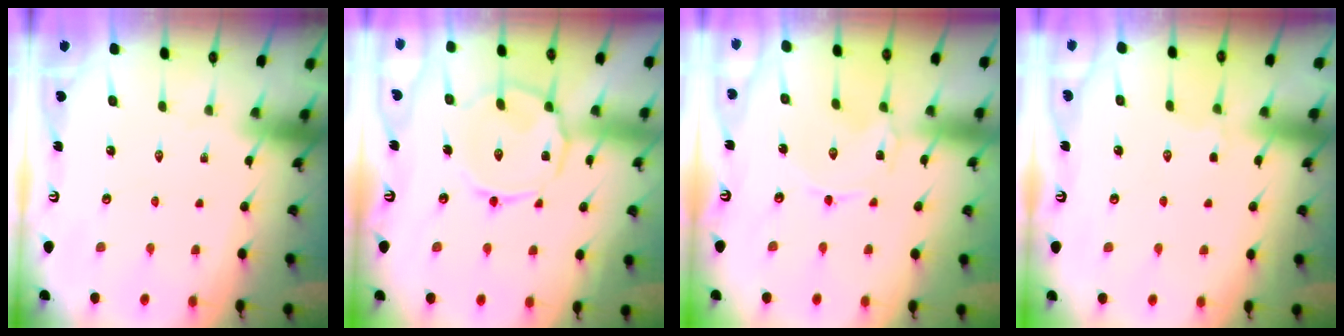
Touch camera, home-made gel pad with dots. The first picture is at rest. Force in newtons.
{"total": 10.3, "press": 10.2, "slide": 1.0}
{"total": 0.5, "press": 0.5, "slide": 0.1}
{"total": 3.0, "press": 2.6, "slide": 1.5}